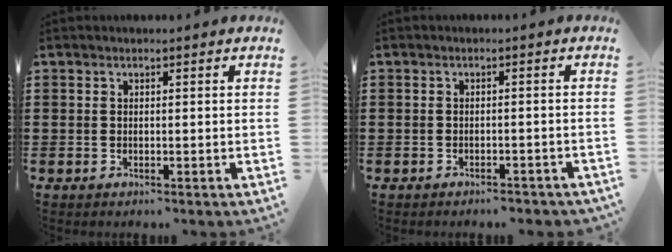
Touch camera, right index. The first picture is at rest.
{"total": 1.4, "force": [-1.4, 0.3, 0.2], "torque": [-0.009, -0.002, -0.029]}